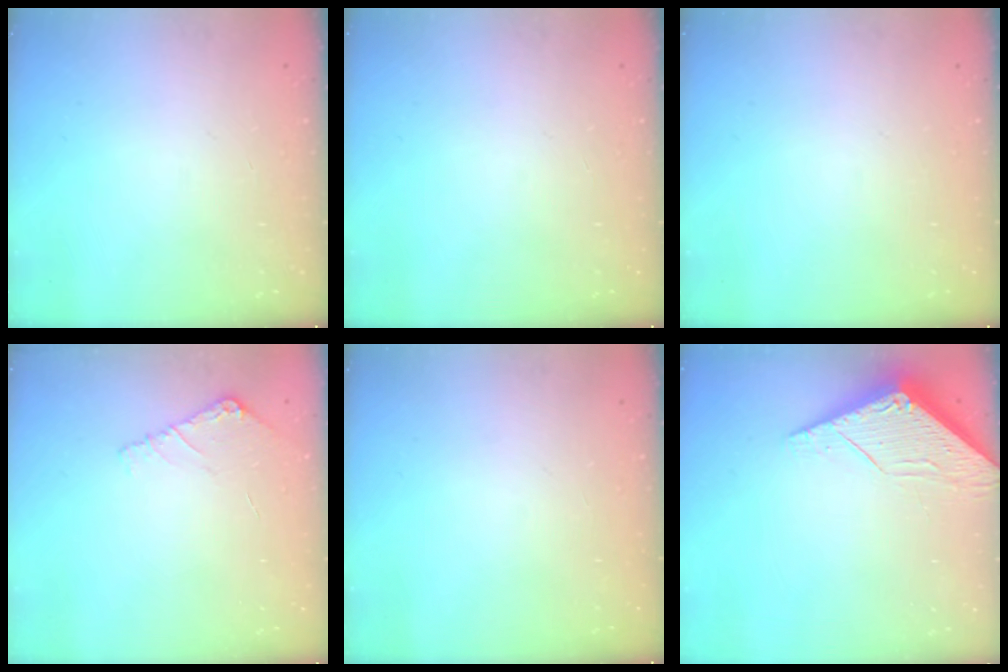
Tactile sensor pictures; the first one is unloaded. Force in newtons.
{"total": 0.0}
{"total": 0.0}
{"total": 4.0, "press": 4.0, "slide": 0.6}
{"total": 0.0}
{"total": 5.6, "press": 5.6, "slide": 0.3}